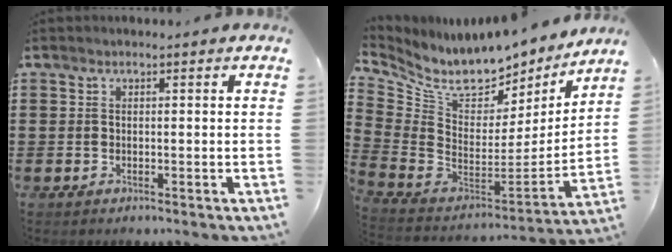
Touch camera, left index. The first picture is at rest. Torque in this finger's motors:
{"motor_torque": [2.11, -0.03, 0.37, -0.01]}